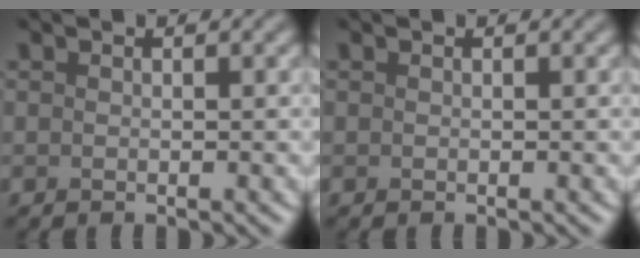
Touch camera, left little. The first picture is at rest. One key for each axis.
{"total": 0.0}